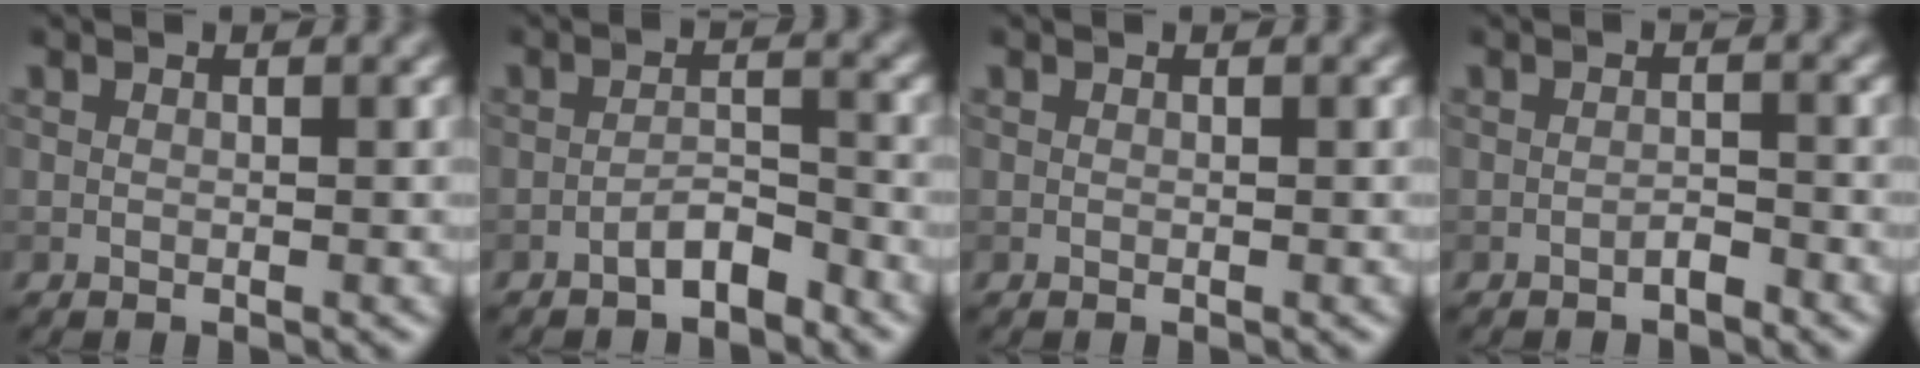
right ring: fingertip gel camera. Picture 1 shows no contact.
{"total": 2.4, "force": [-1.8, 0.6, 1.4], "torque": [-0.021, 0.011, -0.033]}
{"total": 0.0}
{"total": 1.1, "force": [-0.9, 0.2, 0.6], "torque": [-0.009, 0.004, -0.016]}